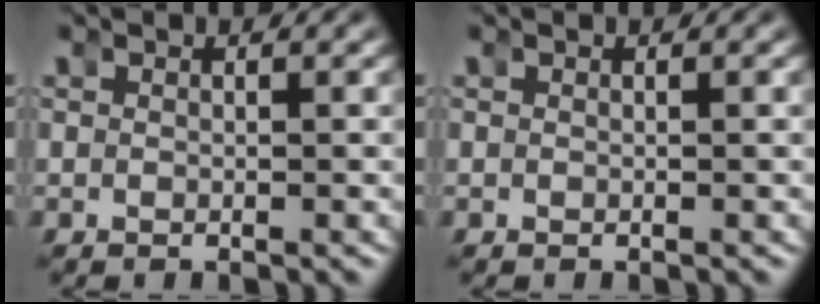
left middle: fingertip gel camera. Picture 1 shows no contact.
{"total": 0.0}